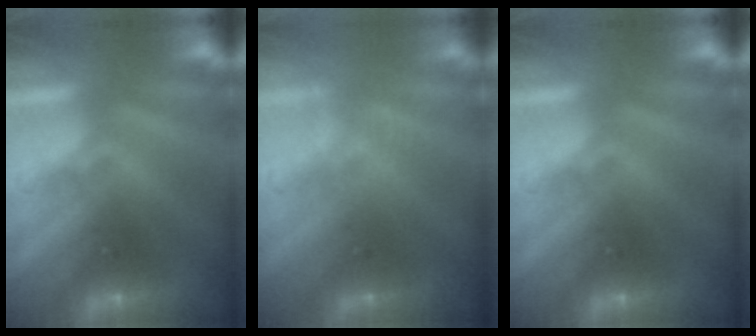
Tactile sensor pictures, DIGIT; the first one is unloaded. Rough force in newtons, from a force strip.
{"total": 1.2}
{"total": 0.0}